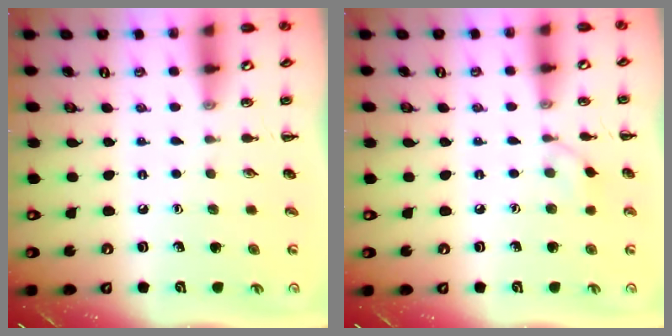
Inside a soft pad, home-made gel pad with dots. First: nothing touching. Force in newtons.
{"total": 5.3, "press": 5.1, "slide": 1.7}